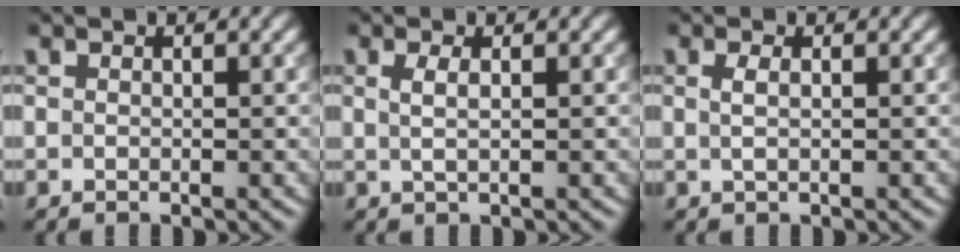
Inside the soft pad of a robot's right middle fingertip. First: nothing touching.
{"total": 1.5, "force": [0.3, 0.5, 1.4], "torque": [-0.023, 0.001, 0.002]}
{"total": 1.2, "force": [0.1, 0.4, 1.1], "torque": [-0.019, 0.003, 0.001]}